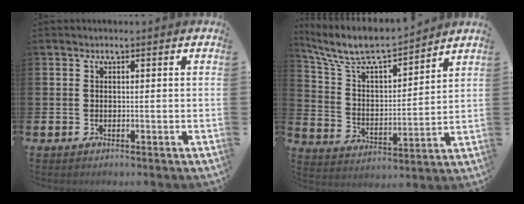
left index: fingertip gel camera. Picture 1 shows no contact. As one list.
[{"total": 9.1, "force": [8.4, 1.7, 3.0], "torque": [-0.100, -0.054, 0.148]}]